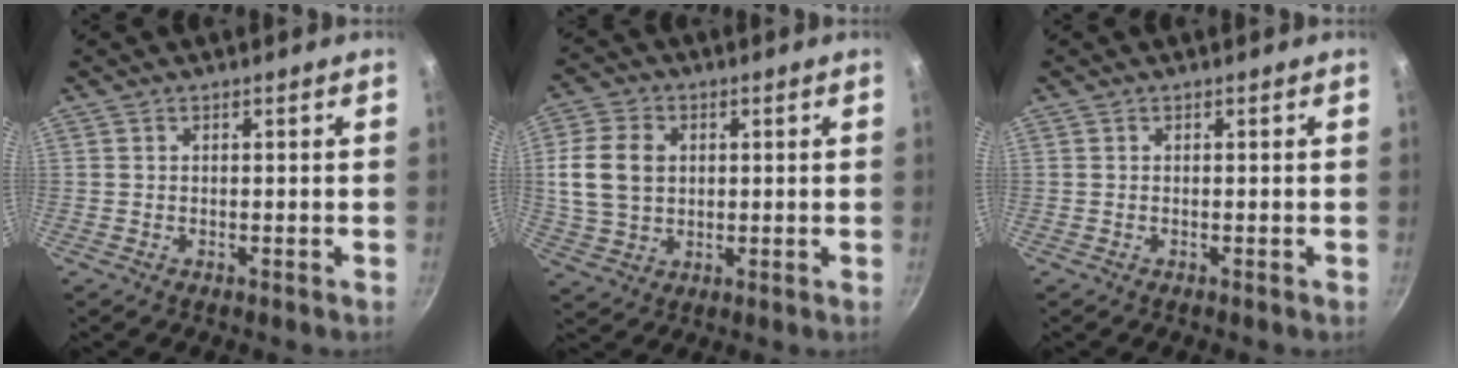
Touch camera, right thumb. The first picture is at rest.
{"total": 10.6, "force": [1.5, 8.0, 6.7], "torque": [-0.113, 0.002, 0.027]}
{"total": 0.0}